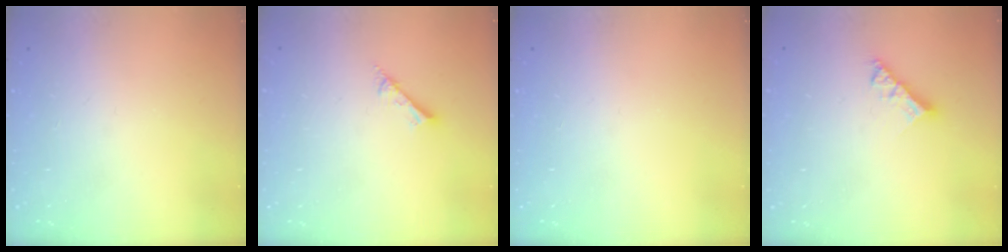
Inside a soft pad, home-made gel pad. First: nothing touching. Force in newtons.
{"total": 3.3, "press": 3.3, "slide": 0.0}
{"total": 0.0}
{"total": 6.6, "press": 6.6, "slide": 0.6}